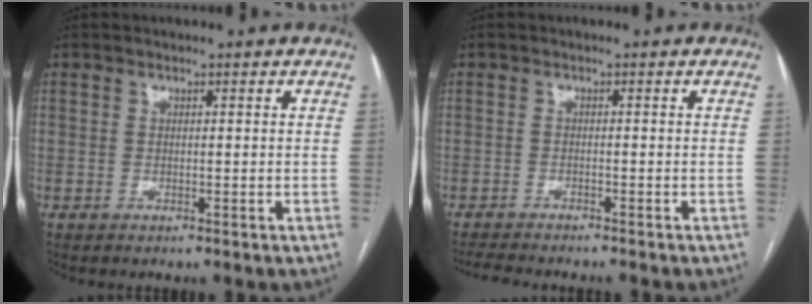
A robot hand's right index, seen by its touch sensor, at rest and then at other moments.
{"total": 6.9, "force": [-6.2, 0.8, 2.9], "torque": [-0.040, -0.007, -0.091]}